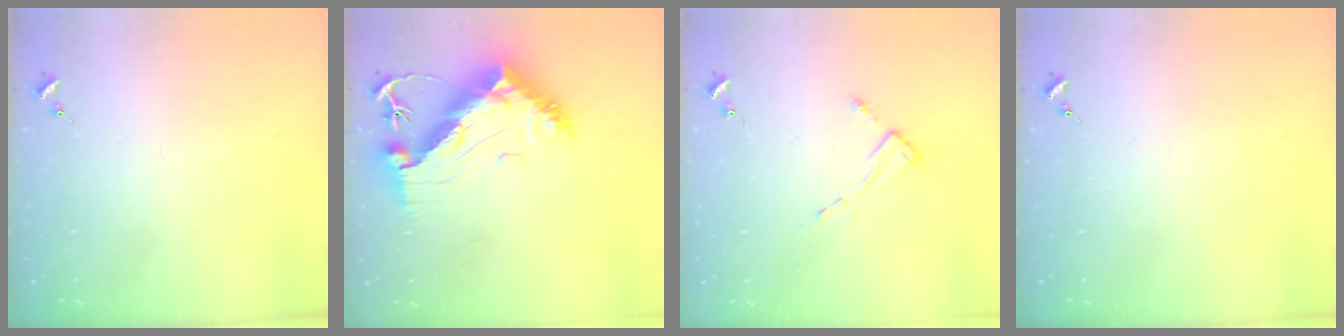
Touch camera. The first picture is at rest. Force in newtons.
{"total": 14.8, "press": 14.7, "slide": 1.3}
{"total": 3.8, "press": 3.8, "slide": 0.3}
{"total": 0.0}